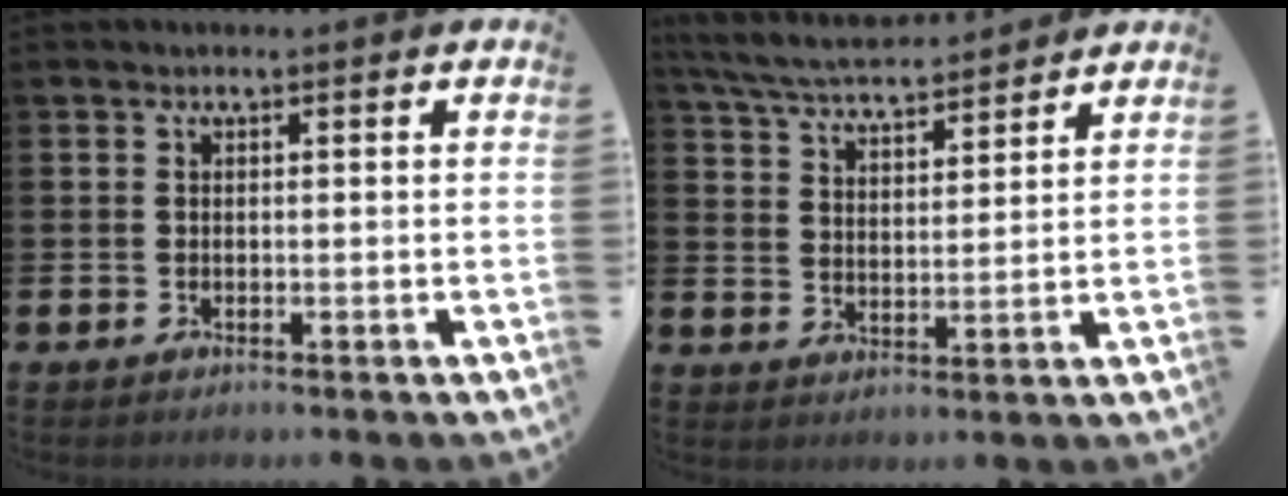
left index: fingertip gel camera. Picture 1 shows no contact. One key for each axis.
{"total": 6.0, "fx": 5.8, "fy": 0.8, "fz": 1.4, "tx": -0.057, "ty": -0.029, "tz": 0.104}